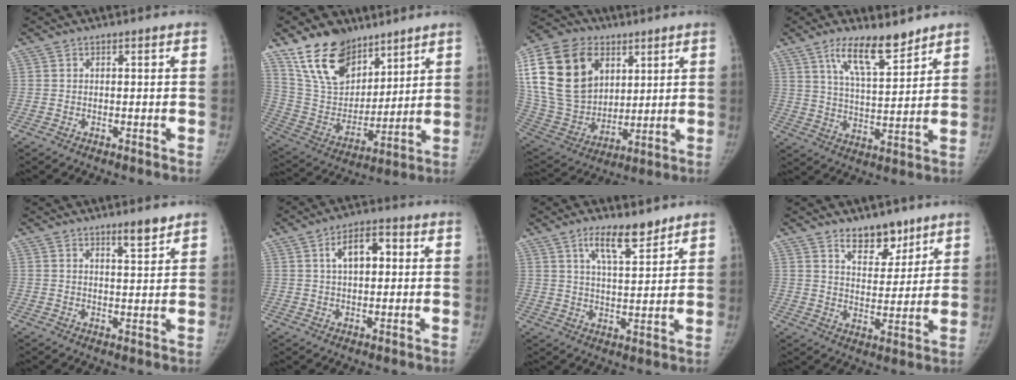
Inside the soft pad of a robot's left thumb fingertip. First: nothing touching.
{"total": 17.3, "force": [11.9, 10.0, 7.6], "torque": [-0.099, -0.055, 0.235]}
{"total": 25.8, "force": [8.6, 18.8, 15.4], "torque": [-0.302, 0.003, 0.169]}
{"total": 10.9, "force": [7.6, 3.3, 7.0], "torque": [-0.099, -0.050, 0.139]}
{"total": 4.1, "force": [3.2, 0.7, 2.5], "torque": [-0.030, -0.027, 0.050]}
{"total": 7.5, "force": [1.7, 4.1, 6.1], "torque": [-0.088, 0.014, 0.023]}
{"total": 8.3, "force": [5.7, 2.7, 5.4], "torque": [-0.069, -0.038, 0.100]}
{"total": 8.7, "force": [6.2, 4.5, 4.0], "torque": [-0.024, -0.043, 0.102]}